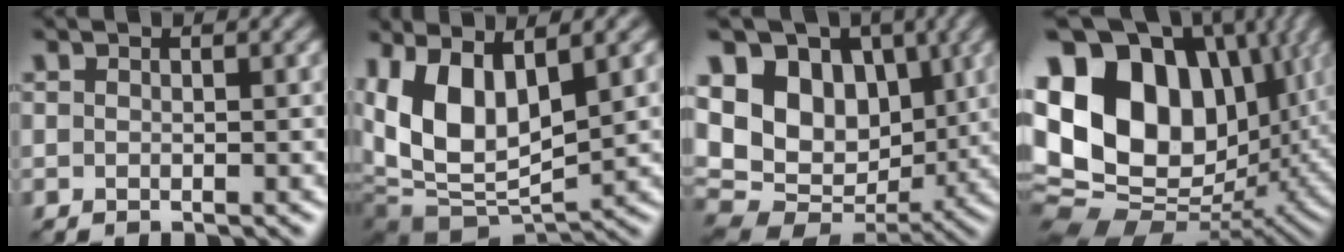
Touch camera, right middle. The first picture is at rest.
{"total": 10.0, "force": [1.5, 5.5, 8.2], "torque": [-0.168, -0.013, 0.030]}
{"total": 13.7, "force": [3.7, 10.0, 8.6], "torque": [-0.161, 0.010, 0.063]}
{"total": 19.2, "force": [4.2, 13.6, 12.8], "torque": [-0.260, 0.017, 0.081]}